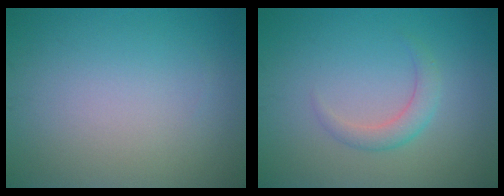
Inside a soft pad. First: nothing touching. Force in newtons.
{"total": 2.0, "press": 2.0, "slide": 0.2}